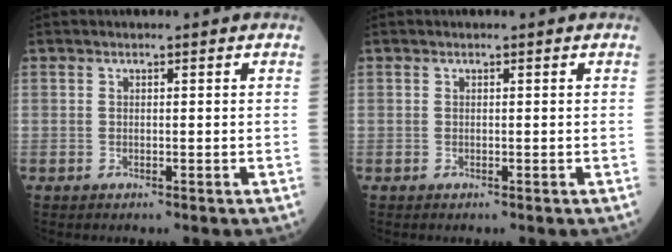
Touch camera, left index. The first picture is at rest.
{"total": 0.0}